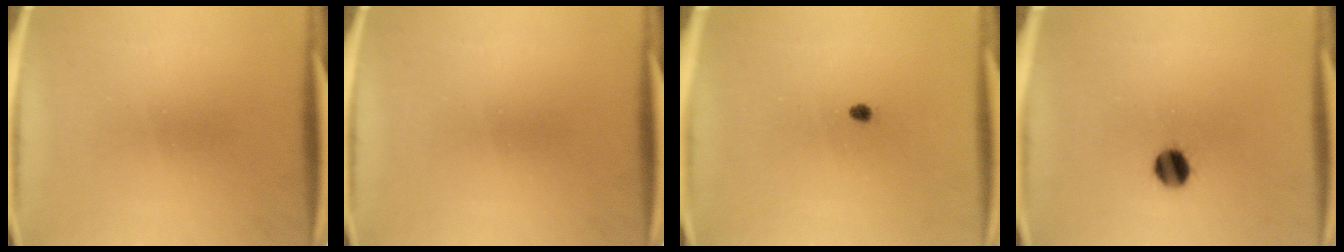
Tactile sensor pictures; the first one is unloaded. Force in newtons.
{"total": 0.0}
{"total": 1.0}
{"total": 5.3}